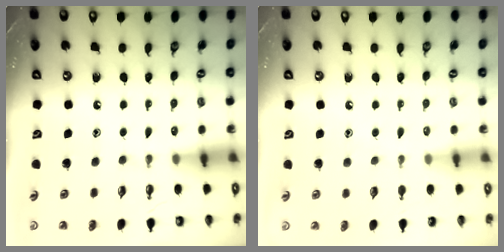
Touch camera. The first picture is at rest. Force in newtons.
{"total": 2.9, "press": 2.9, "slide": 0.3}